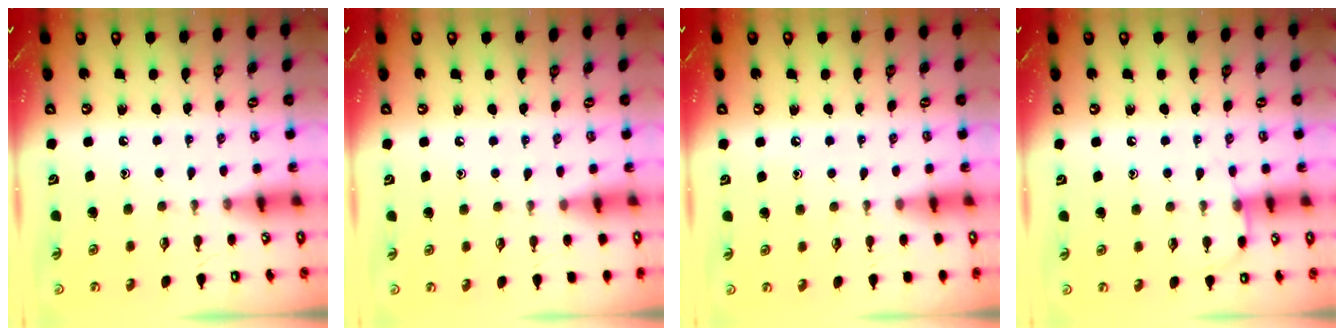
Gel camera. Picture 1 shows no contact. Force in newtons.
{"total": 4.0, "press": 4.0, "slide": 0.6}
{"total": 2.7, "press": 2.7, "slide": 0.4}
{"total": 6.0, "press": 5.9, "slide": 0.7}